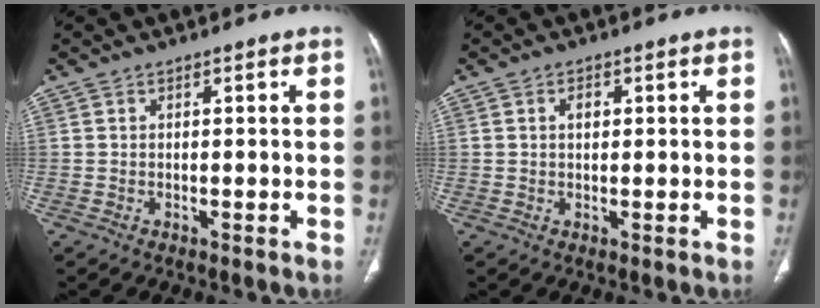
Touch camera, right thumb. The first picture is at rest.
{"total": 1.9, "force": [0.5, 1.2, 1.3], "torque": [-0.019, 0.002, 0.008]}